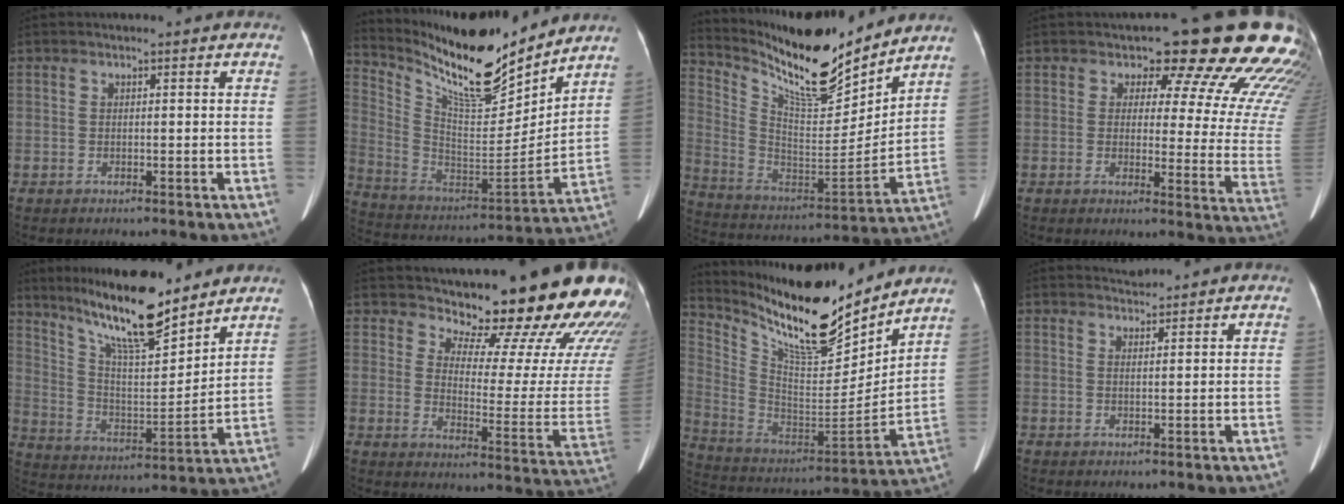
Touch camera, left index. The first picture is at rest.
{"total": 19.4, "force": [16.8, 2.7, 9.4], "torque": [-0.182, -0.027, 0.295]}
{"total": 18.1, "force": [15.9, 2.4, 8.2], "torque": [-0.164, -0.025, 0.282]}
{"total": 20.6, "force": [15.8, 6.4, 11.6], "torque": [-0.129, -0.057, 0.155]}
{"total": 16.8, "force": [13.5, 2.4, 9.7], "torque": [-0.168, -0.006, 0.243]}
{"total": 22.8, "force": [20.3, 3.7, 9.7], "torque": [-0.124, -0.116, 0.240]}
{"total": 20.7, "force": [17.6, 3.0, 10.5], "torque": [-0.201, -0.025, 0.308]}
{"total": 1.8, "force": [1.7, -0.2, -0.3], "torque": [0.001, 0.002, 0.035]}